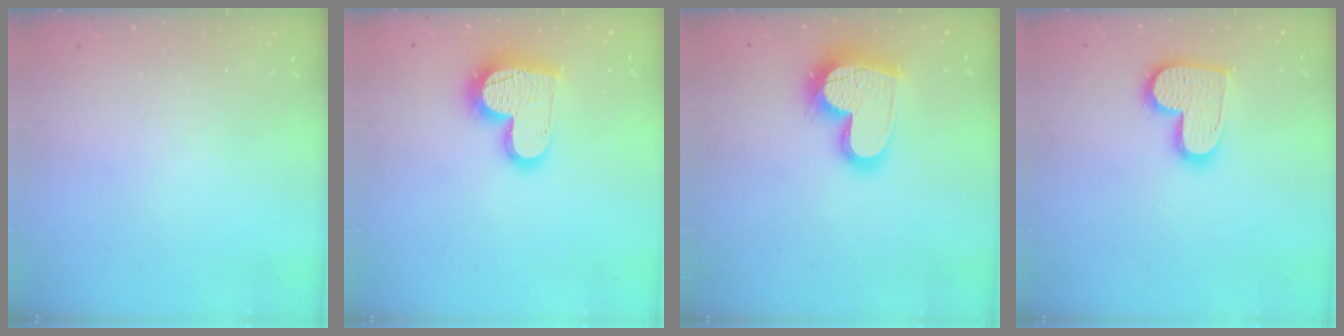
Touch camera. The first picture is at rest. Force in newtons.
{"total": 15.2, "press": 15.1, "slide": 1.4}
{"total": 18.7, "press": 18.6, "slide": 1.4}
{"total": 14.0, "press": 13.9, "slide": 0.8}